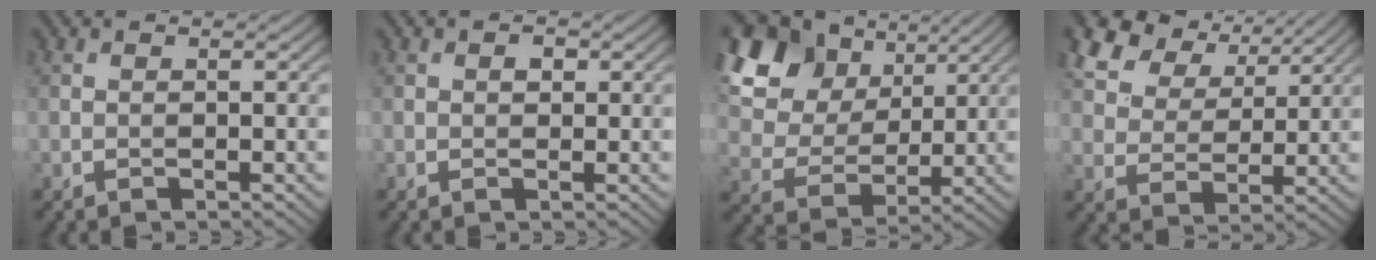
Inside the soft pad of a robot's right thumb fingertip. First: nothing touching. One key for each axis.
{"total": 1.1, "fx": 0.2, "fy": 0.8, "fz": 0.7, "tx": -0.010, "ty": 0.001, "tz": 0.001}
{"total": 17.3, "fx": 8.6, "fy": 11.9, "fz": 9.1, "tx": -0.271, "ty": 0.056, "tz": 0.182}
{"total": 9.6, "fx": 6.2, "fy": 5.6, "fz": 4.8, "tx": -0.129, "ty": 0.010, "tz": 0.117}